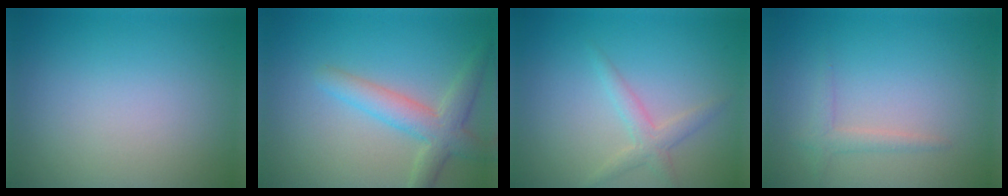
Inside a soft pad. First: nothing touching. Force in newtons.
{"total": 4.0, "press": 4.0, "slide": 0.3}
{"total": 2.0, "press": 2.0, "slide": 0.0}
{"total": 1.4, "press": 1.4, "slide": 0.1}